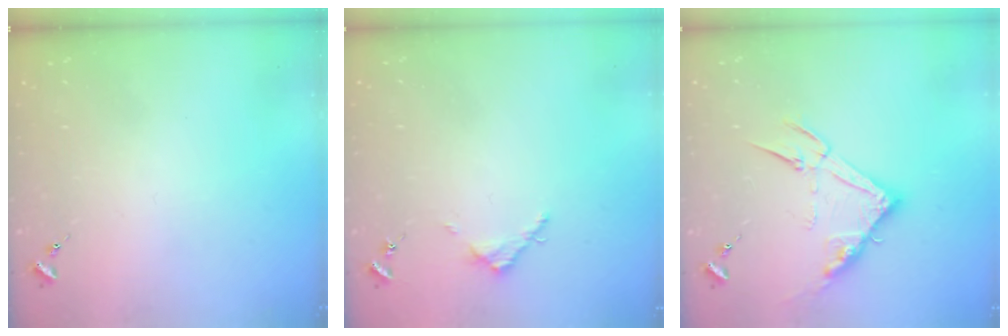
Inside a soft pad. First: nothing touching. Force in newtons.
{"total": 3.1, "press": 3.1, "slide": 0.4}
{"total": 13.8, "press": 13.8, "slide": 0.8}